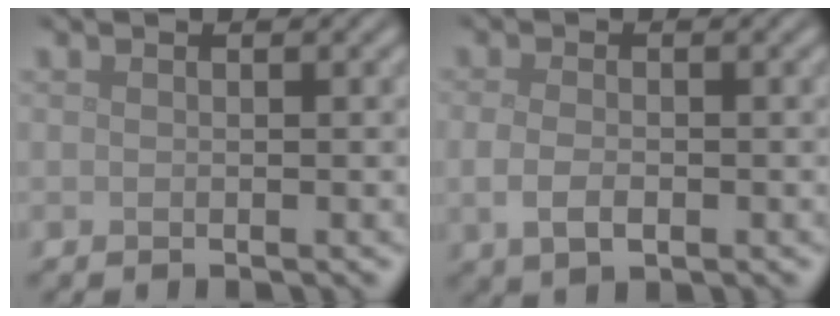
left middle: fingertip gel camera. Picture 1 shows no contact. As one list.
[{"total": 2.4, "force": [-0.5, 1.4, 1.9], "torque": [-0.042, -0.005, -0.008]}]